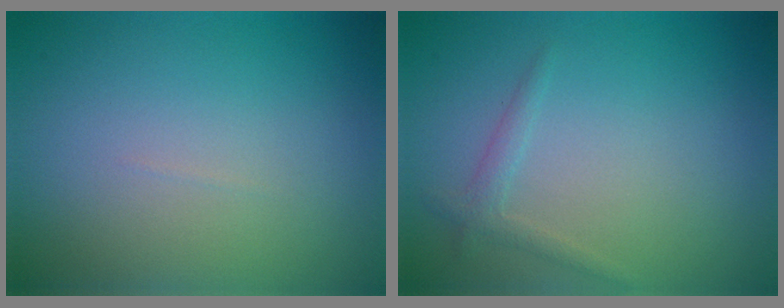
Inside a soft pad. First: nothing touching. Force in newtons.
{"total": 1.2, "press": 1.2, "slide": 0.1}